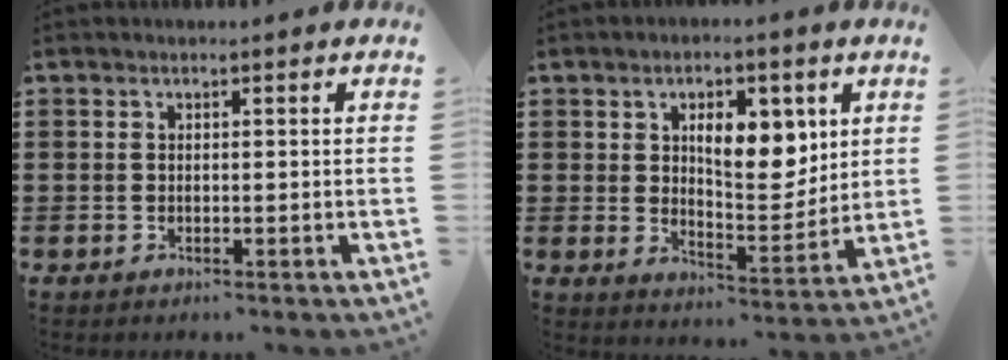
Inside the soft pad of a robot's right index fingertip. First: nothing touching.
{"total": 8.4, "force": [3.4, 4.3, 6.4], "torque": [-0.099, -0.002, 0.052]}